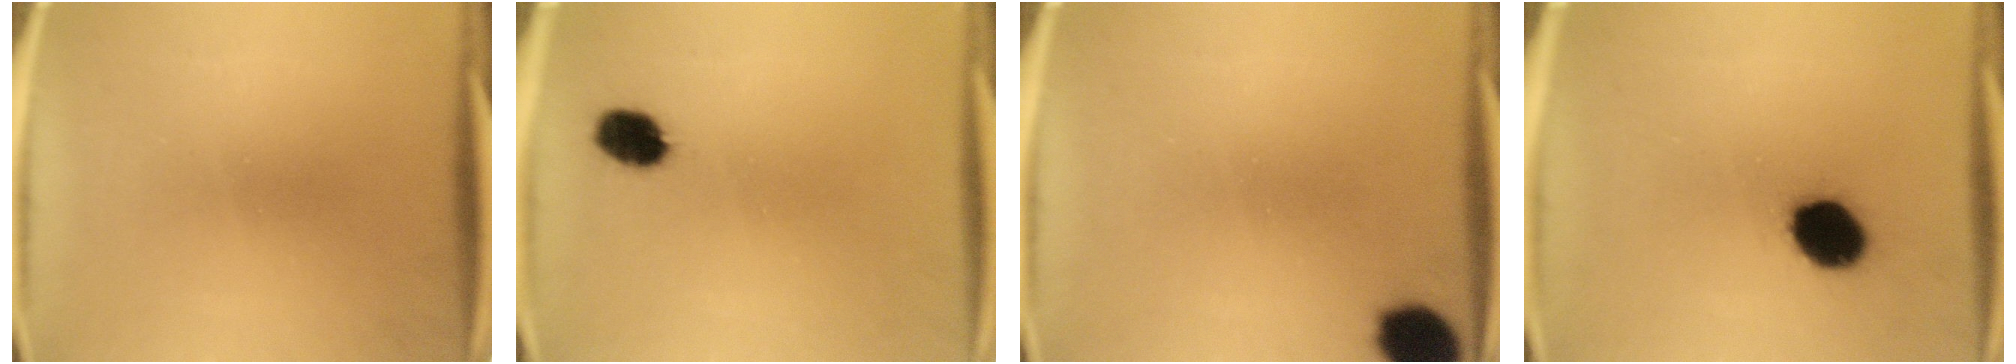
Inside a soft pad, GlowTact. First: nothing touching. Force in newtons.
{"total": 5.5}
{"total": 9.1}
{"total": 10.9}